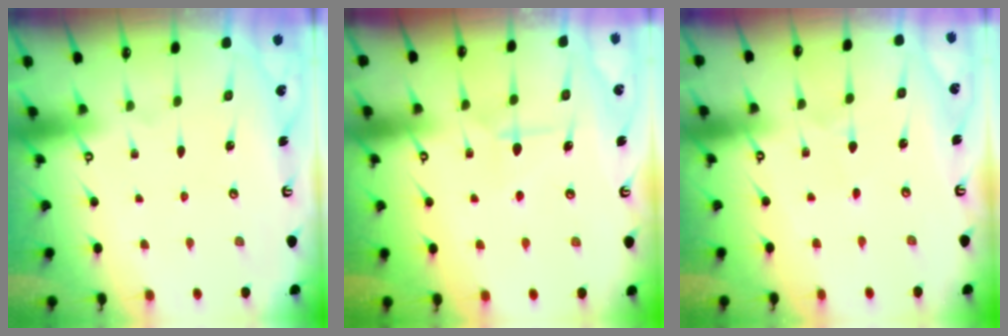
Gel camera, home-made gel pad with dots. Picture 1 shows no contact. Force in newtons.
{"total": 6.5, "press": 6.5, "slide": 0.4}
{"total": 0.5, "press": 0.5, "slide": 0.1}